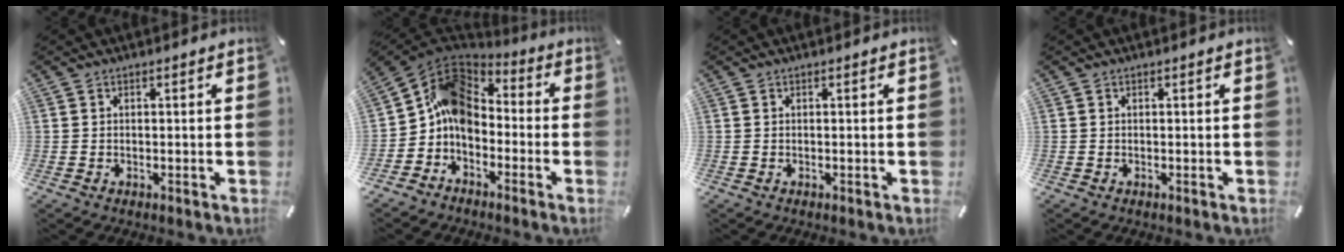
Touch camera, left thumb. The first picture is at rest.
{"total": 10.7, "force": [-2.4, 8.9, 5.4], "torque": [-0.116, 0.029, -0.043]}
{"total": 0.0}
{"total": 0.0}